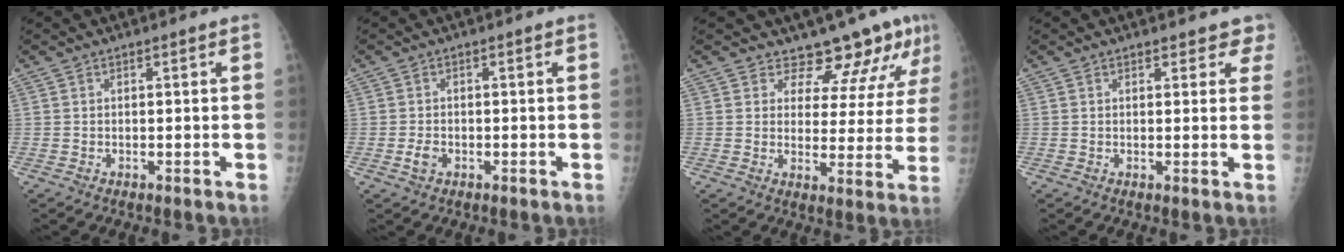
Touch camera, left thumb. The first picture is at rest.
{"total": 2.0, "force": [-0.9, 1.3, 1.2], "torque": [-0.022, 0.006, -0.015]}
{"total": 10.6, "force": [9.2, 4.1, 3.3], "torque": [-0.003, -0.065, 0.111]}
{"total": 3.3, "force": [2.8, 1.6, 0.8], "torque": [0.030, -0.010, 0.020]}